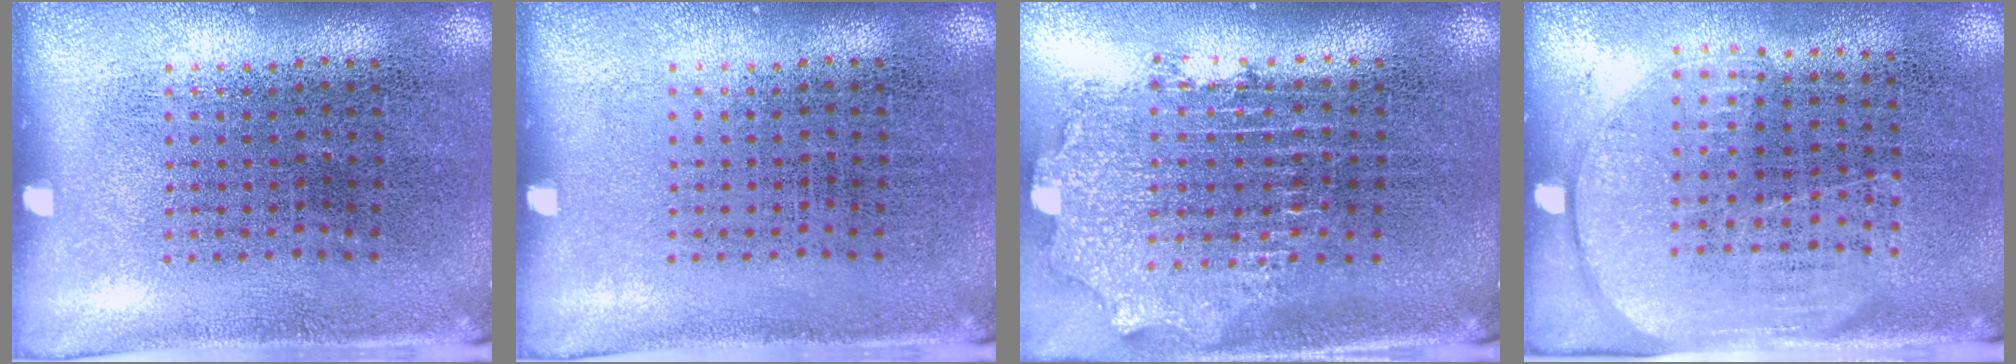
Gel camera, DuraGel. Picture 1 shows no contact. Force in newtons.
{"total": 0.0}
{"total": 2.1, "press": 1.6, "slide": 1.4}
{"total": 1.7, "press": 1.5, "slide": 0.8}